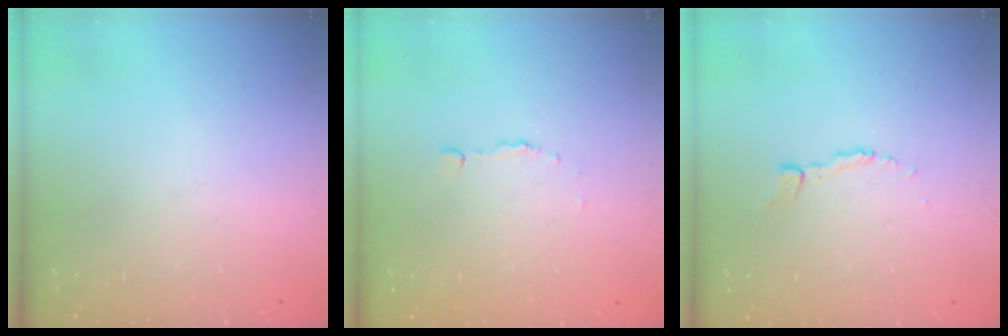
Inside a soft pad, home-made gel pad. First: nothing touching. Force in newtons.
{"total": 1.7, "press": 1.7, "slide": 0.2}
{"total": 3.4, "press": 3.4, "slide": 0.3}